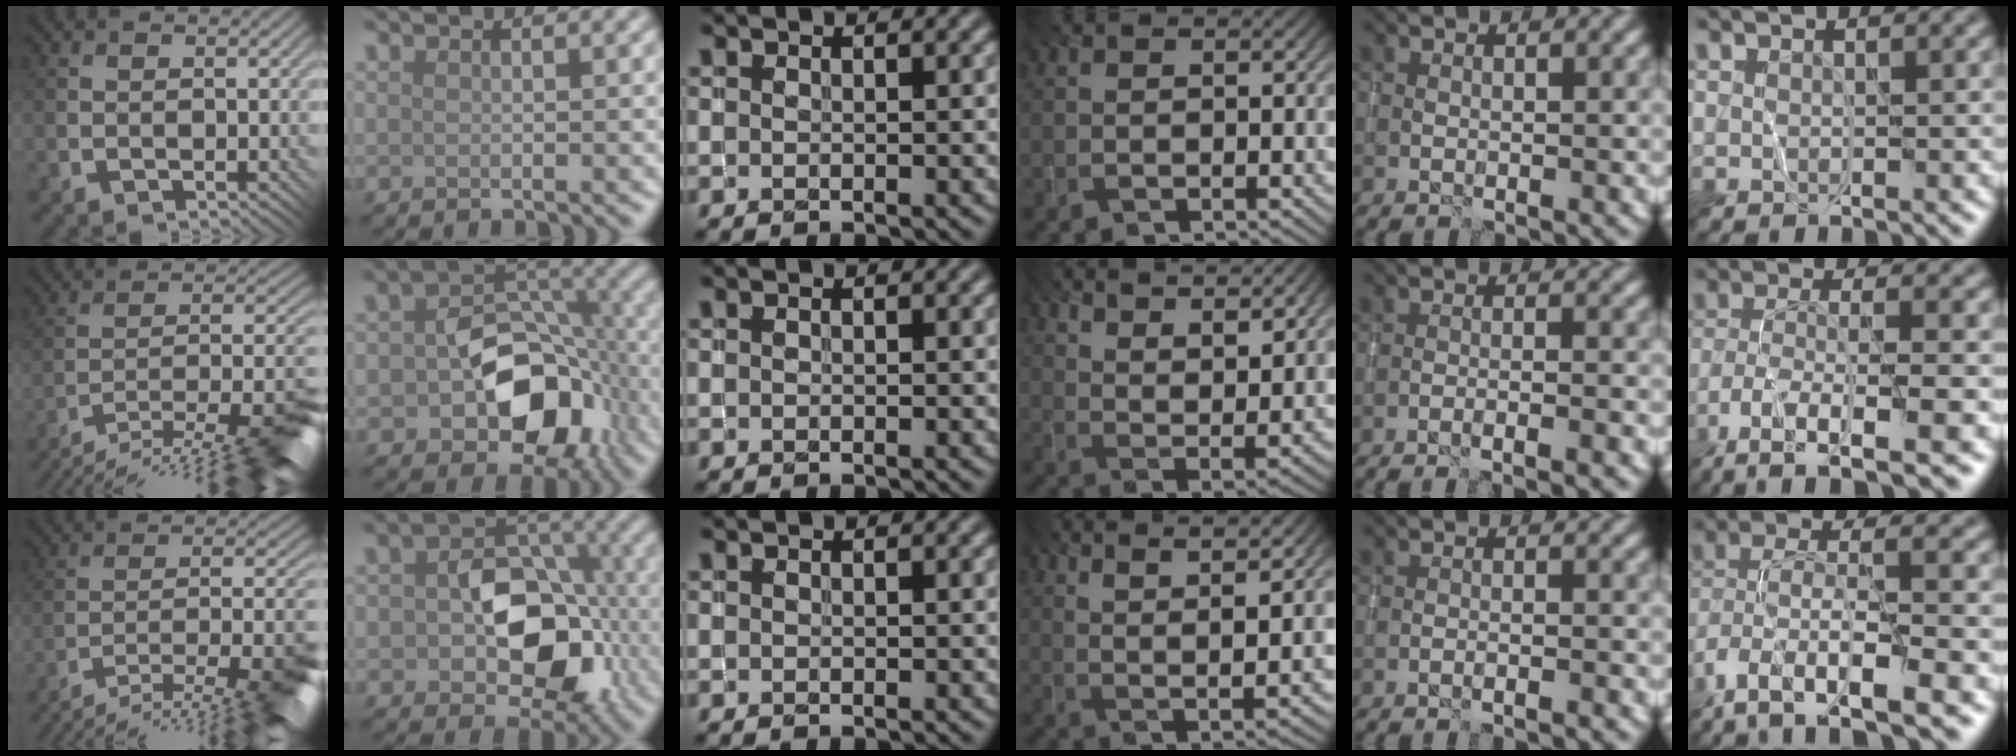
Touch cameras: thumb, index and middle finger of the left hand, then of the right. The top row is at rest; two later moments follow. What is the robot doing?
{"motion": "wrap", "object": "yarn"}